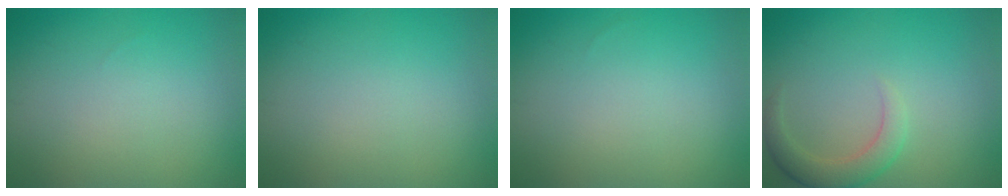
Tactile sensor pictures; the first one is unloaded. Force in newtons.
{"total": 0.0}
{"total": 0.0}
{"total": 2.9, "press": 2.9, "slide": 0.4}